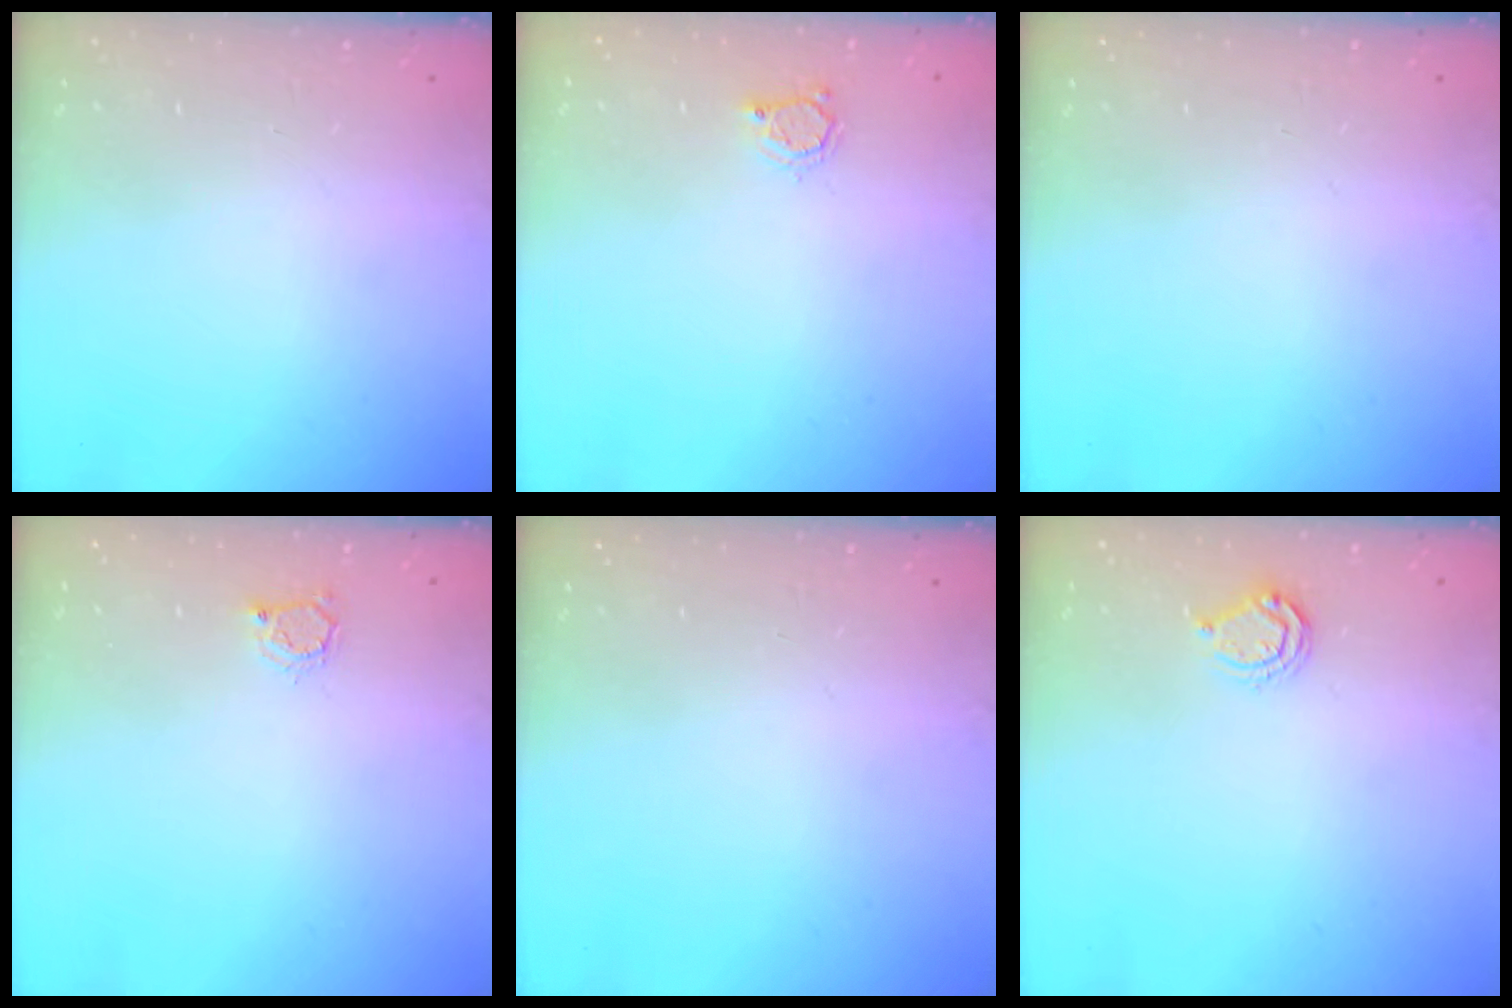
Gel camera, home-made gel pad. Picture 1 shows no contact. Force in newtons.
{"total": 3.2, "press": 3.2, "slide": 0.5}
{"total": 0.0}
{"total": 2.9, "press": 2.9, "slide": 0.4}
{"total": 0.0}
{"total": 5.4, "press": 5.4, "slide": 0.7}